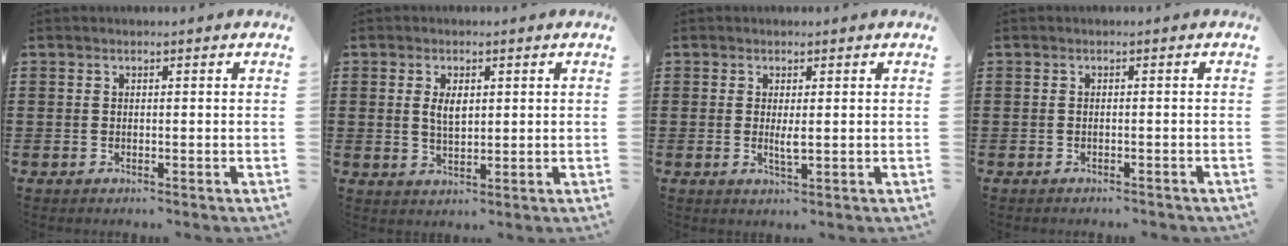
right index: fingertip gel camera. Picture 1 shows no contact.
{"total": 3.3, "force": [0.9, 1.7, 2.7], "torque": [-0.057, 0.008, 0.015]}
{"total": 2.1, "force": [0.1, 0.4, 2.1], "torque": [-0.039, -0.004, 0.002]}
{"total": 0.7, "force": [-0.6, 0.0, 0.3], "torque": [-0.007, -0.002, -0.013]}